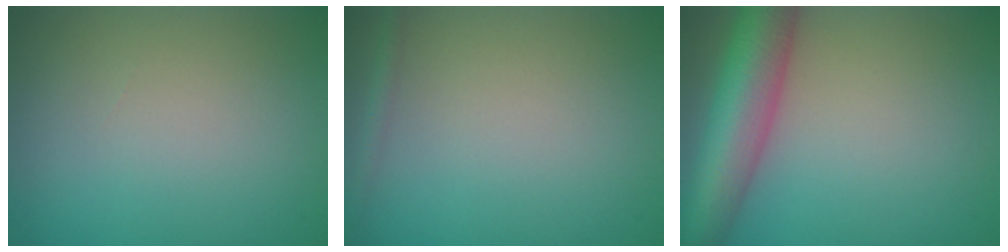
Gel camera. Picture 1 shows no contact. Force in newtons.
{"total": 0.9, "press": 0.9, "slide": 0.1}
{"total": 8.7, "press": 8.7, "slide": 0.3}